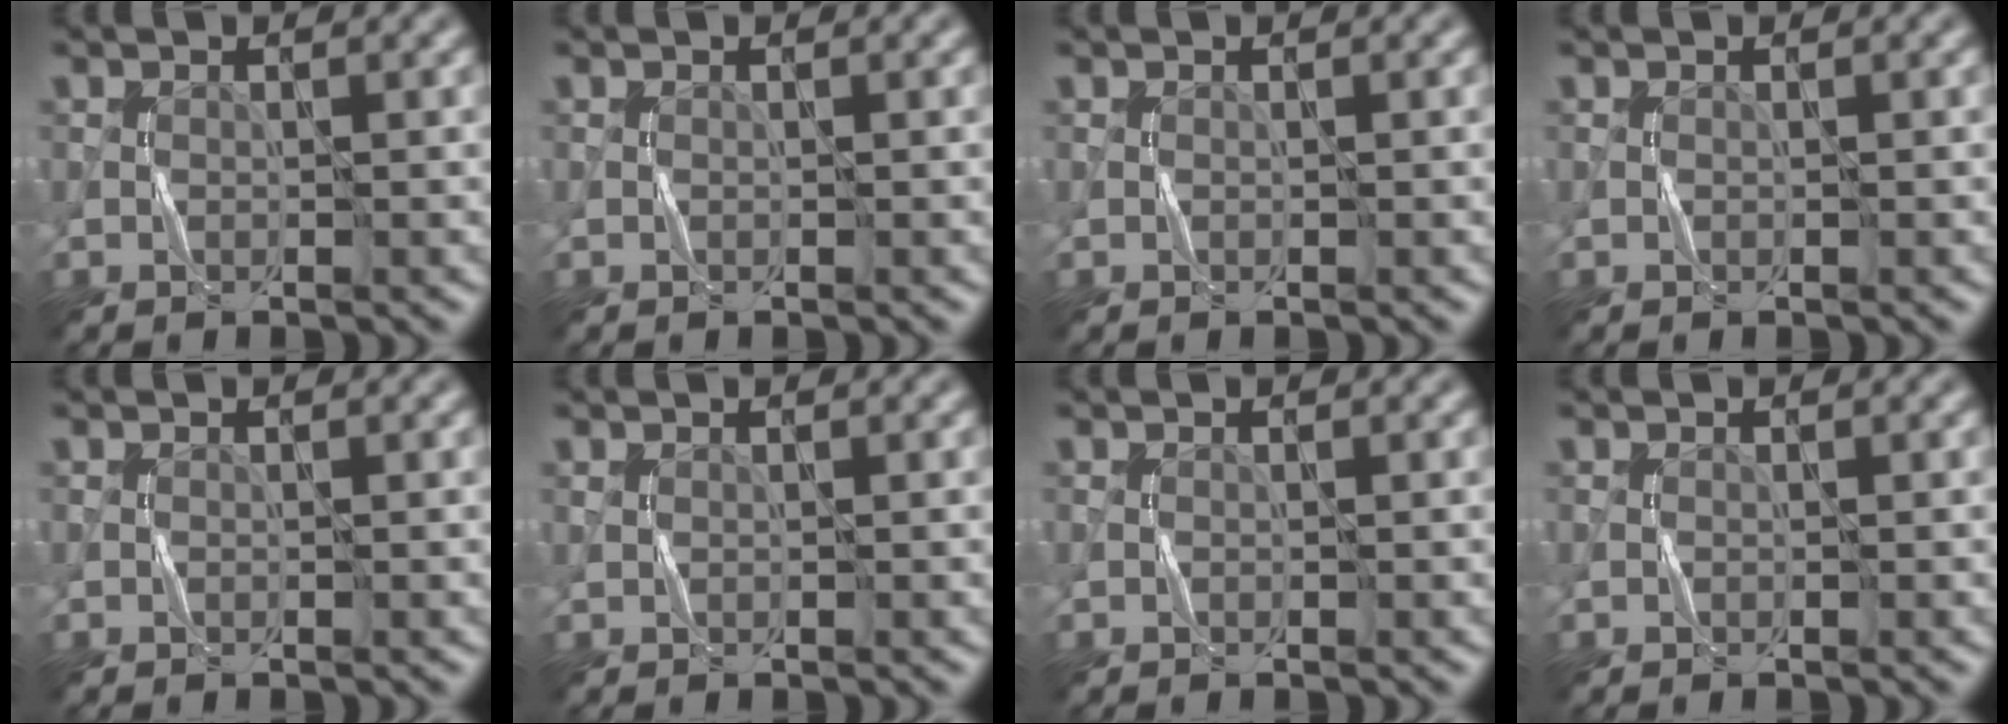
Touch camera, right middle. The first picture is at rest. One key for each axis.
{"total": 0.0}
{"total": 0.0}
{"total": 0.0}
{"total": 0.0}
{"total": 0.0}
{"total": 0.0}
{"total": 0.0}